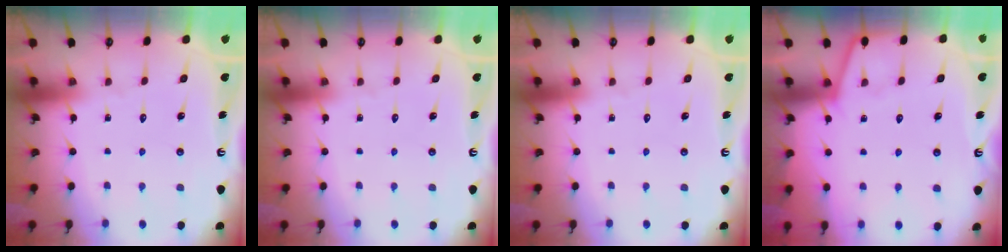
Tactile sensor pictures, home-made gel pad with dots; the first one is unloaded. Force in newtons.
{"total": 0.0}
{"total": 0.0}
{"total": 3.4, "press": 3.4, "slide": 0.5}